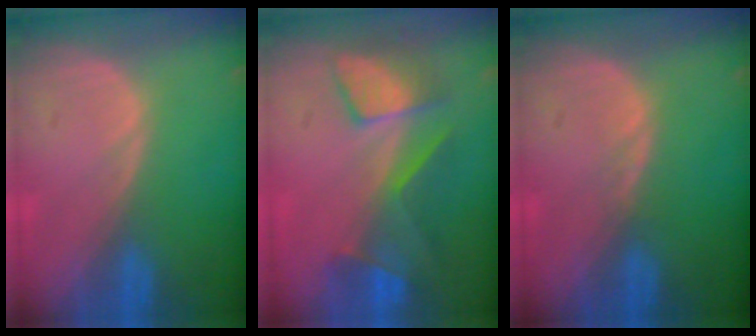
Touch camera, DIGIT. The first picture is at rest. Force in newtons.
{"total": 7.4, "press": 7.2, "slide": 1.7}
{"total": 0.7, "press": 0.7, "slide": 0.2}